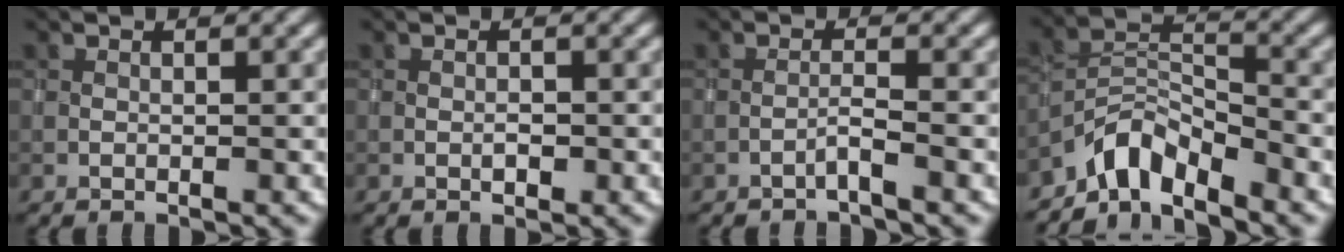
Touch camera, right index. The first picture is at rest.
{"total": 0.7, "force": [-0.2, 0.4, 0.6], "torque": [-0.008, 0.002, -0.004]}
{"total": 1.0, "force": [-0.8, -0.2, 0.7], "torque": [-0.013, 0.011, -0.020]}
{"total": 5.0, "force": [-4.2, 1.6, 2.1], "torque": [-0.028, 0.002, -0.091]}